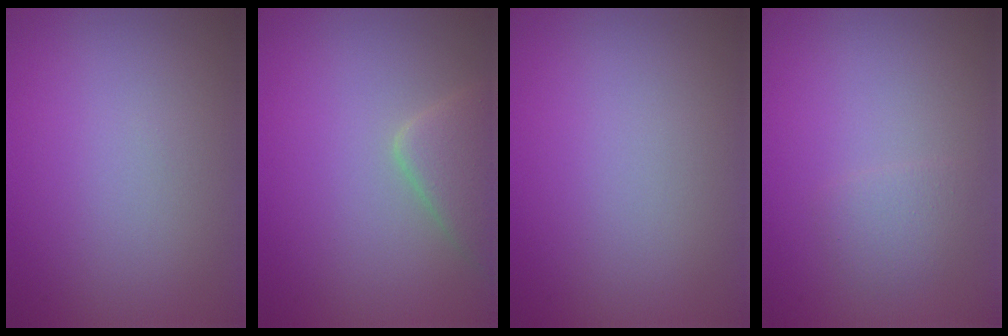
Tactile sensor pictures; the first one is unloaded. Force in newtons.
{"total": 3.3, "press": 3.3, "slide": 0.4}
{"total": 0.0}
{"total": 1.3, "press": 1.3, "slide": 0.0}